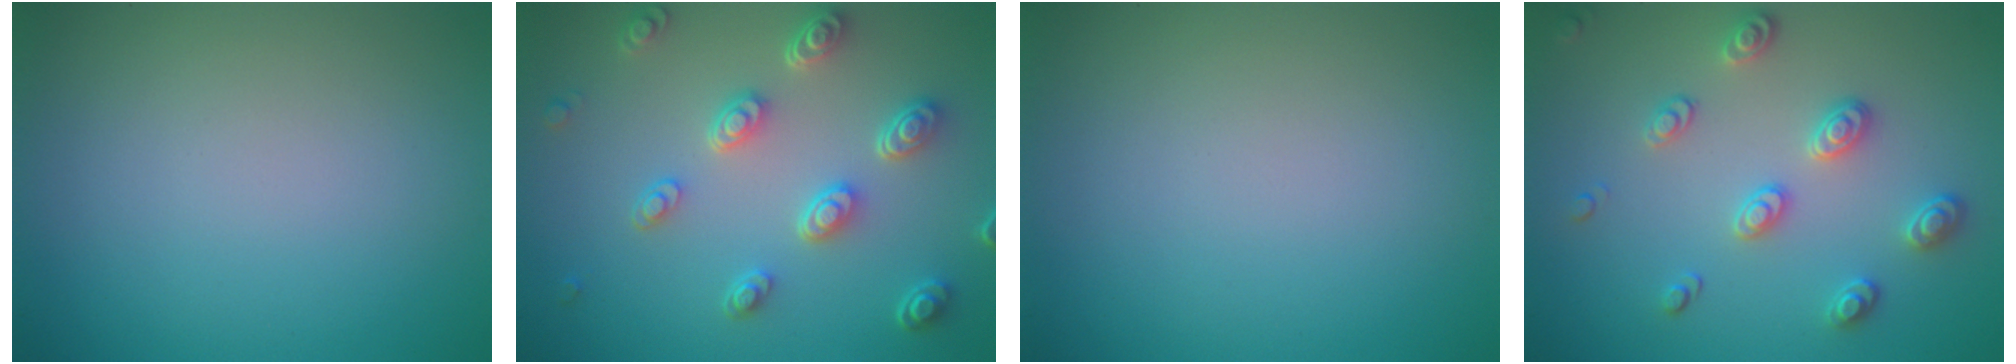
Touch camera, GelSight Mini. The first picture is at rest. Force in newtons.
{"total": 4.7, "press": 3.7, "slide": 2.9}
{"total": 0.0}
{"total": 2.8, "press": 2.6, "slide": 1.1}